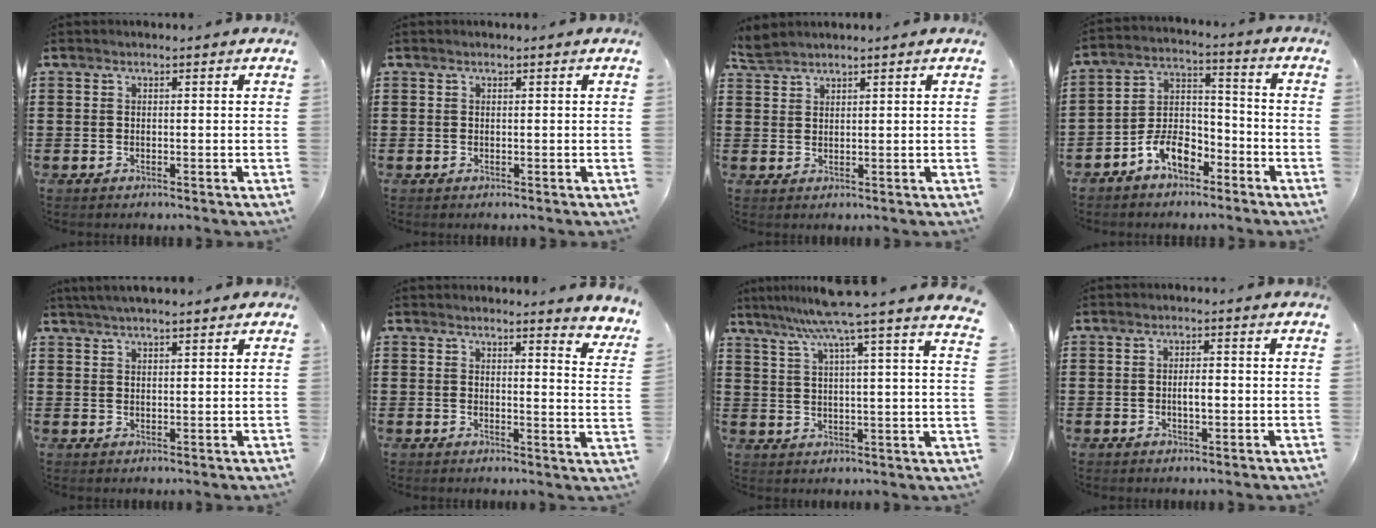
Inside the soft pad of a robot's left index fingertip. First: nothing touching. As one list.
[{"total": 0.0}, {"total": 2.3, "force": [2.3, 0.2, 0.4], "torque": [-0.015, 0.002, 0.045]}, {"total": 7.7, "force": [-5.5, 3.8, 3.7], "torque": [-0.081, 0.017, -0.107]}, {"total": 2.9, "force": [2.6, 0.3, 1.4], "torque": [-0.032, 0.006, 0.048]}, {"total": 2.9, "force": [2.7, -0.4, 0.7], "torque": [-0.021, -0.022, 0.044]}, {"total": 8.6, "force": [7.1, -1.7, 4.6], "torque": [-0.107, -0.043, 0.115]}, {"total": 2.5, "force": [-0.2, 0.8, 2.4], "torque": [-0.037, -0.001, -0.006]}]